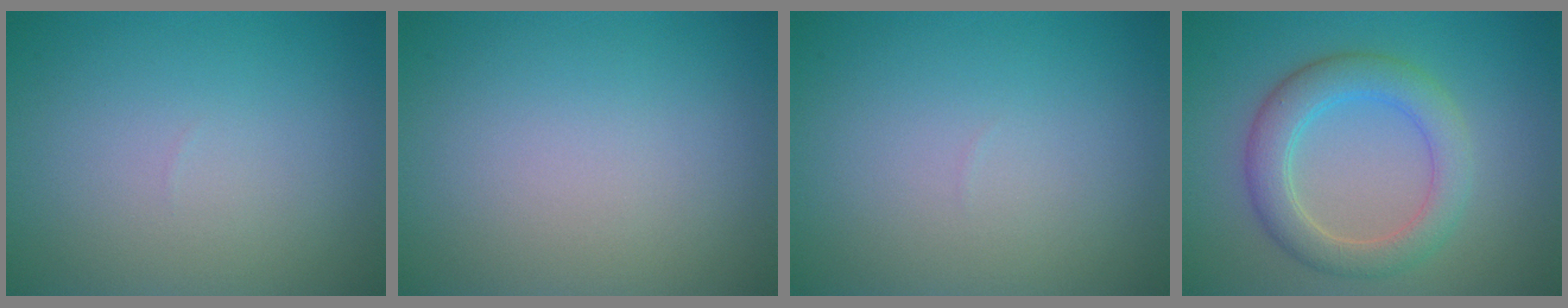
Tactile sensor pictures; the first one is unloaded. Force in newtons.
{"total": 0.0}
{"total": 0.0}
{"total": 4.5, "press": 4.5, "slide": 0.3}